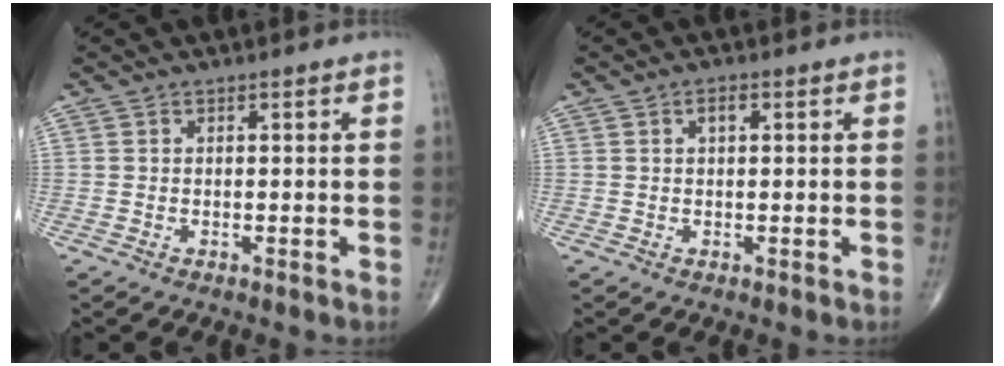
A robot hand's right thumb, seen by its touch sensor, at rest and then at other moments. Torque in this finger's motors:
{"motor_torque": [0.27, 0.53, 0.31, 0.09, 0.01]}